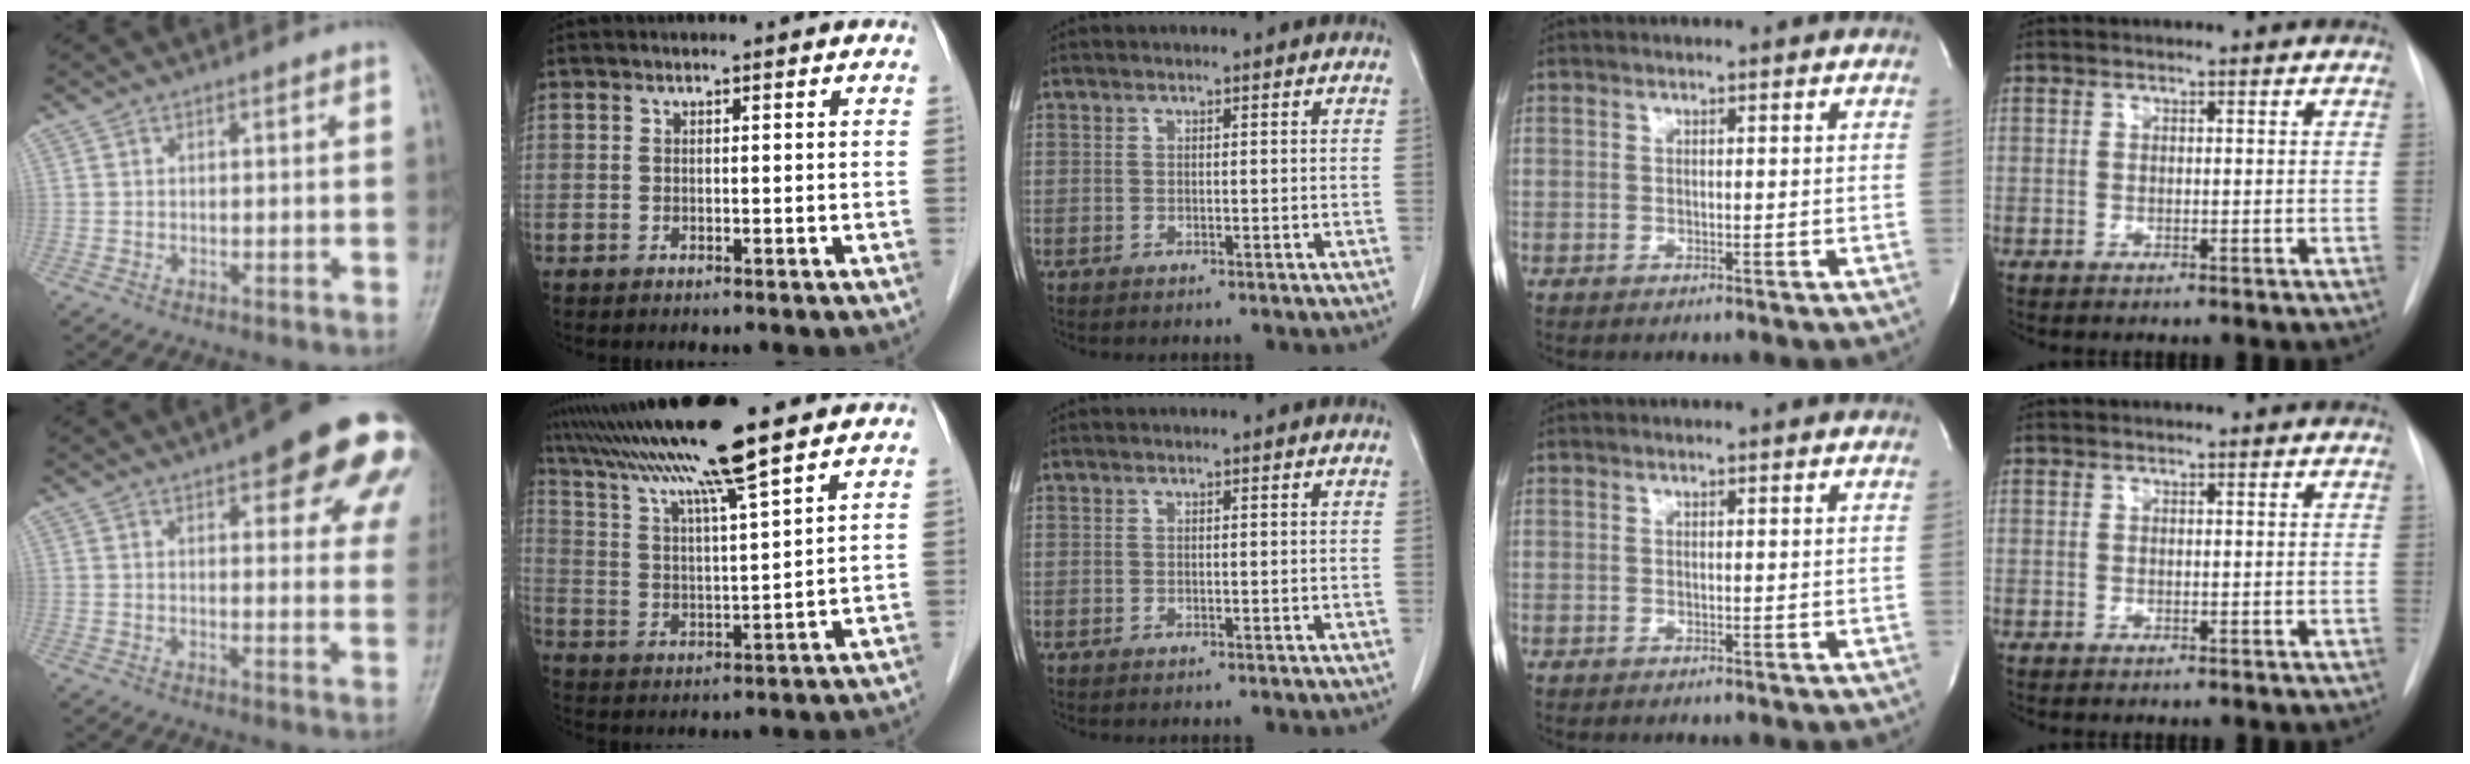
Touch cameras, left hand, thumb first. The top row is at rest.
{"thumb": {"total": 20.5, "force": [11.0, 6.8, 15.9], "torque": [-0.169, -0.020, 0.126]}, "index": {"total": 13.5, "force": [10.5, -1.3, 8.4], "torque": [-0.153, 0.012, 0.182]}}